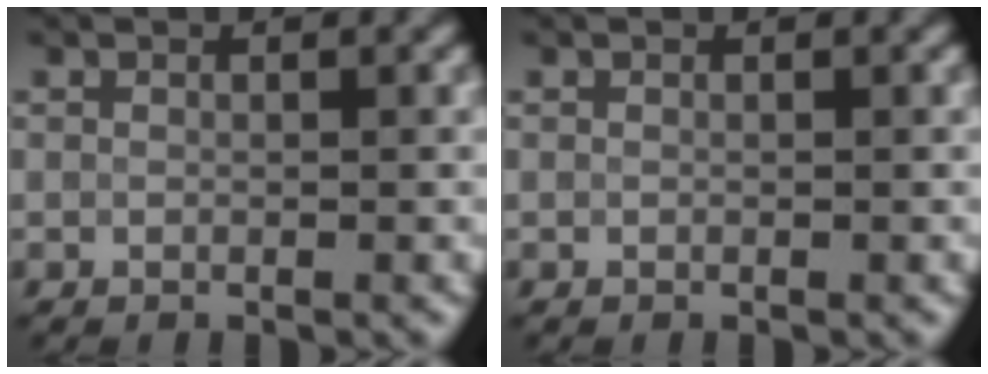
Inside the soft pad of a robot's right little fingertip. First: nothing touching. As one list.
[{"total": 0.0}]